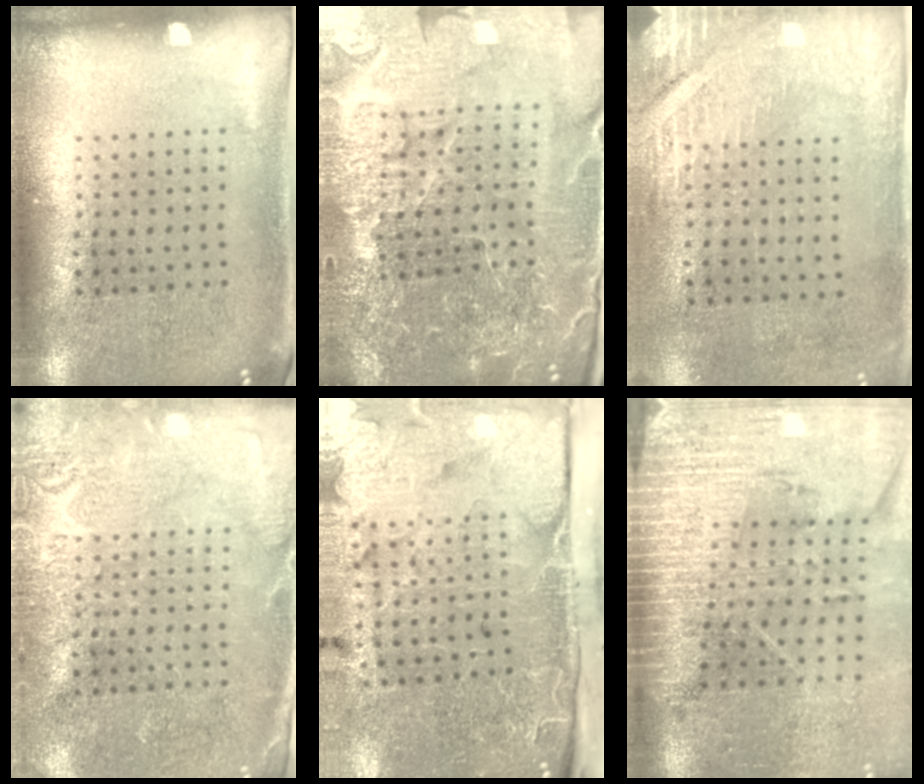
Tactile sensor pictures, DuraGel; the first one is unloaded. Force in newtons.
{"total": 5.7, "press": 5.3, "slide": 2.1}
{"total": 2.9, "press": 2.5, "slide": 1.4}
{"total": 2.8, "press": 2.7, "slide": 0.5}
{"total": 5.0, "press": 4.0, "slide": 3.1}
{"total": 3.5, "press": 3.2, "slide": 1.4}